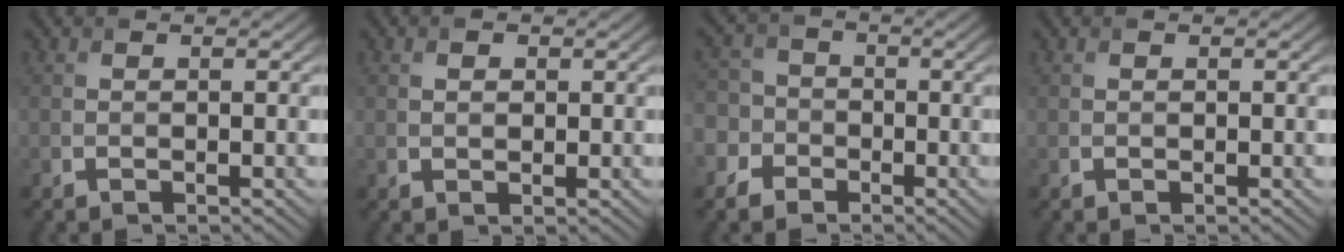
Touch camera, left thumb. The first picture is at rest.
{"total": 1.5, "force": [0.4, 1.0, 1.1], "torque": [-0.016, -0.004, 0.011]}
{"total": 6.3, "force": [-2.8, 5.4, 1.6], "torque": [-0.049, -0.004, -0.079]}
{"total": 0.0}